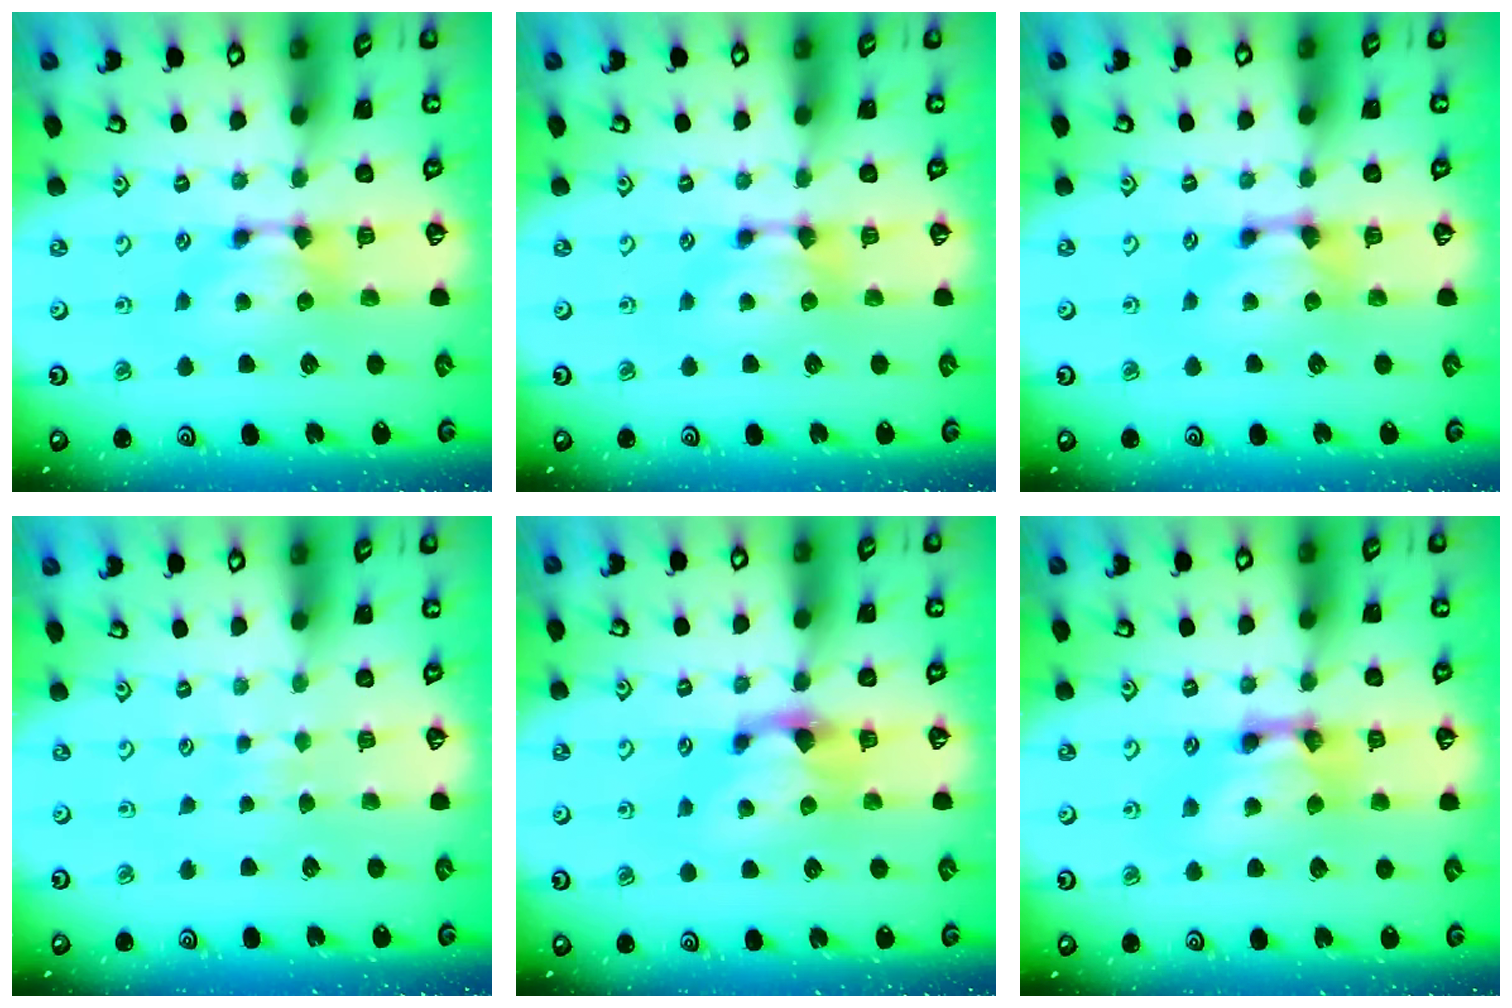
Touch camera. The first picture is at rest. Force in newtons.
{"total": 0.0}
{"total": 0.9, "press": 0.6, "slide": 0.6}
{"total": 3.5, "press": 3.5, "slide": 0.2}
{"total": 1.1, "press": 0.6, "slide": 0.9}
{"total": 4.2, "press": 4.2, "slide": 0.3}